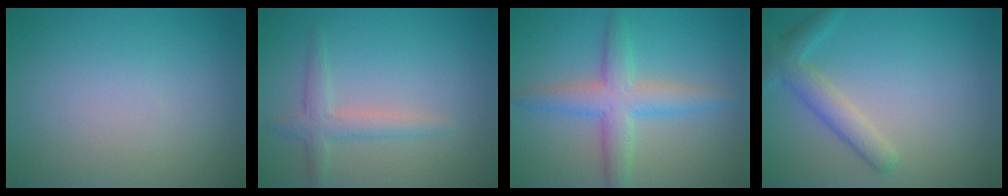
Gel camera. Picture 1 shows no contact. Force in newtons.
{"total": 2.3, "press": 2.3, "slide": 0.1}
{"total": 4.6, "press": 4.6, "slide": 0.1}
{"total": 2.1, "press": 2.1, "slide": 0.3}